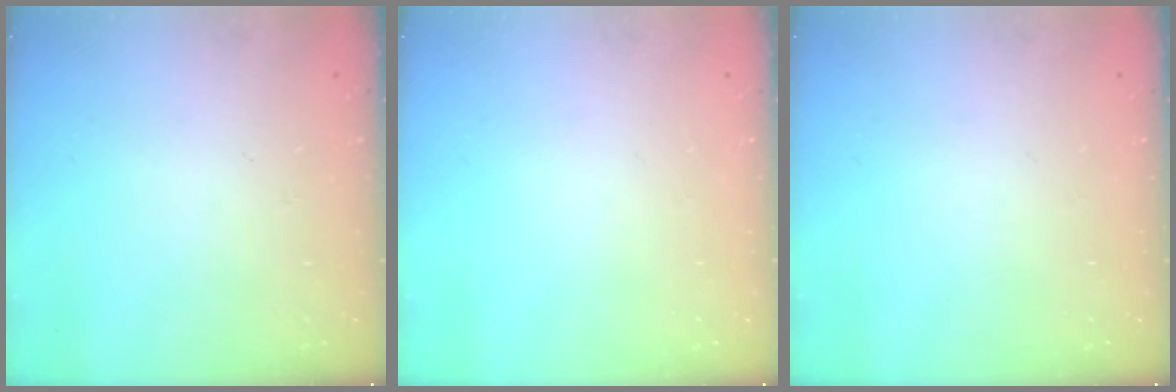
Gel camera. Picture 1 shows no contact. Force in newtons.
{"total": 0.0}
{"total": 0.0}